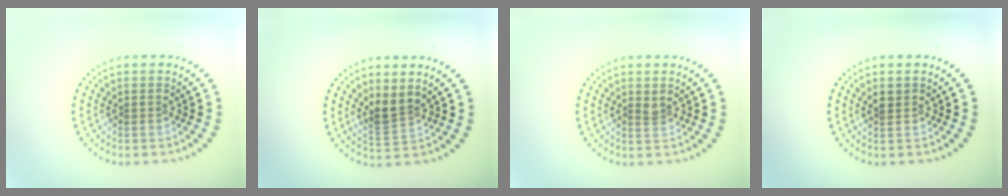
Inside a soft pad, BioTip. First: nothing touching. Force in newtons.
{"total": 2.4, "press": 1.8, "slide": 1.6}
{"total": 0.8, "press": 0.5, "slide": 0.5}
{"total": 1.3, "press": 1.1, "slide": 0.5}